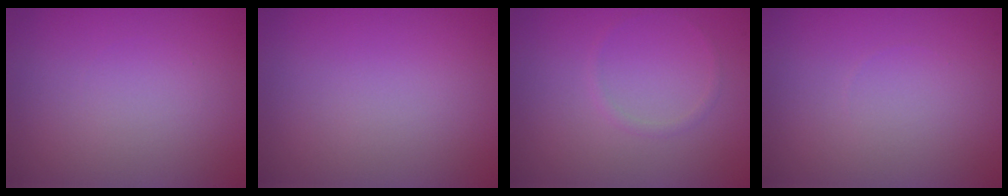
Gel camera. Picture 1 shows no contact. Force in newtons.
{"total": 0.0}
{"total": 0.7, "press": 0.7, "slide": 0.1}
{"total": 0.0}